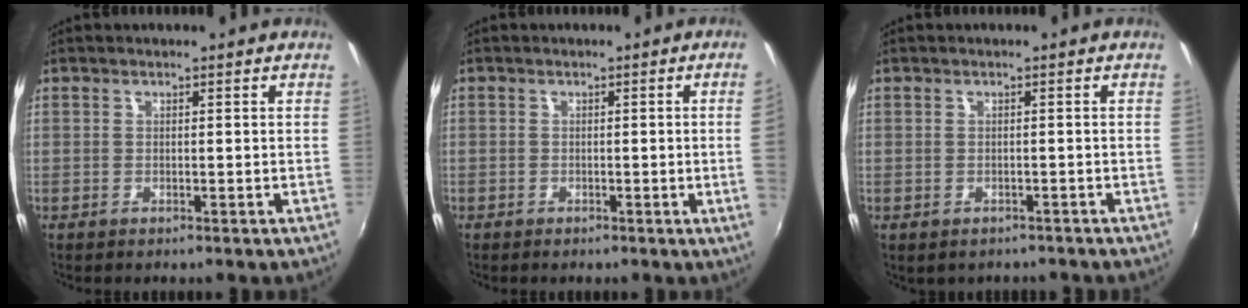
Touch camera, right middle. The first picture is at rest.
{"total": 2.1, "force": [-0.3, -1.1, 1.7], "torque": [-0.031, -0.009, -0.001]}
{"total": 2.2, "force": [-1.5, 1.5, 0.7], "torque": [-0.017, -0.008, -0.017]}